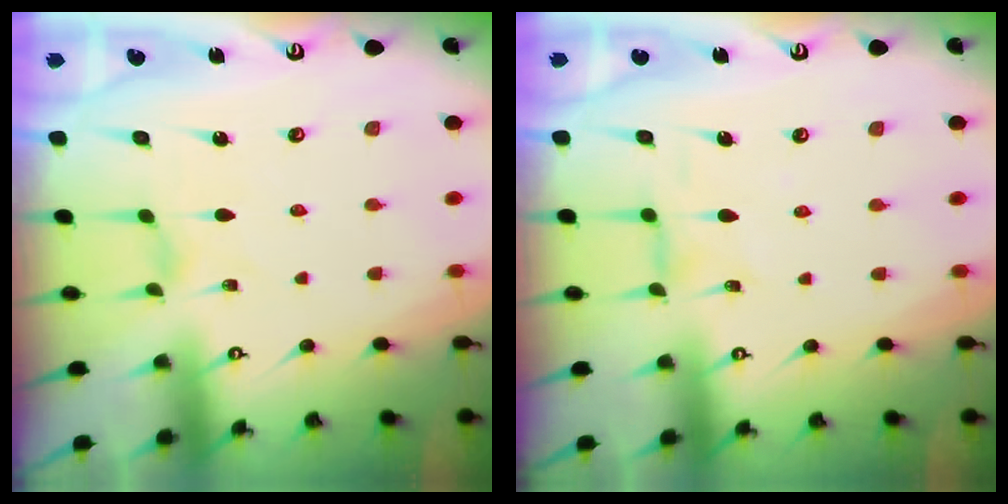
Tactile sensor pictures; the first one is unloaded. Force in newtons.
{"total": 1.3, "press": 1.3, "slide": 0.3}